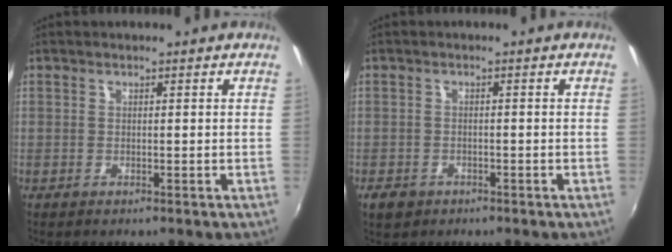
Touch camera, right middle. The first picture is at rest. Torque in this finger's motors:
{"motor_torque": [0.51, -0.40, 0.06, 0.00]}